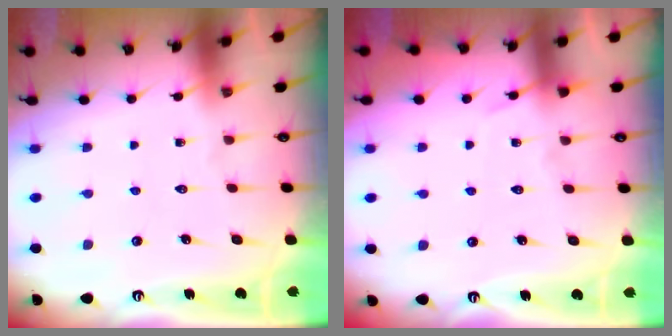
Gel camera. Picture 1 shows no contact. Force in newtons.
{"total": 5.9, "press": 5.9, "slide": 0.7}